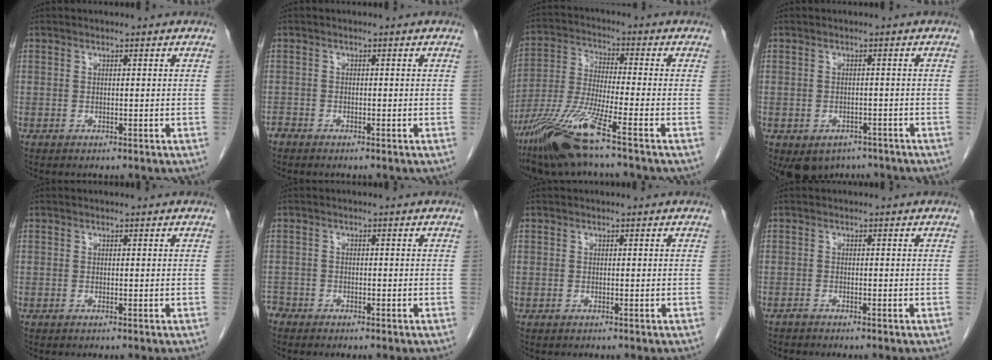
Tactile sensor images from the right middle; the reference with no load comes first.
{"total": 1.1, "force": [-1.0, 0.5, 0.2], "torque": [-0.006, 0.001, -0.021]}
{"total": 11.9, "force": [-7.8, -0.1, 9.1], "torque": [-0.195, -0.031, -0.153]}
{"total": 6.8, "force": [-4.6, 4.6, 1.8], "torque": [-0.024, 0.006, -0.059]}
{"total": 0.0}
{"total": 2.2, "force": [-2.0, 1.0, 0.0], "torque": [-0.004, 0.001, -0.037]}
{"total": 0.0}
{"total": 0.8, "force": [-0.8, 0.1, 0.0], "torque": [-0.007, -0.001, -0.016]}